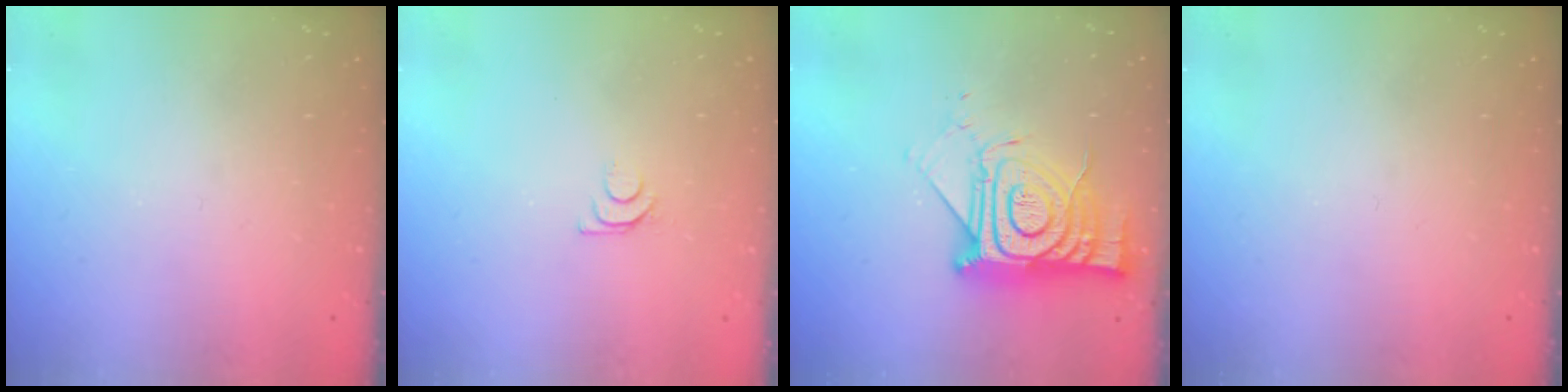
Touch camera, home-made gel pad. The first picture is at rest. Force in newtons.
{"total": 4.3, "press": 4.2, "slide": 0.5}
{"total": 16.3, "press": 16.2, "slide": 1.5}
{"total": 0.0}